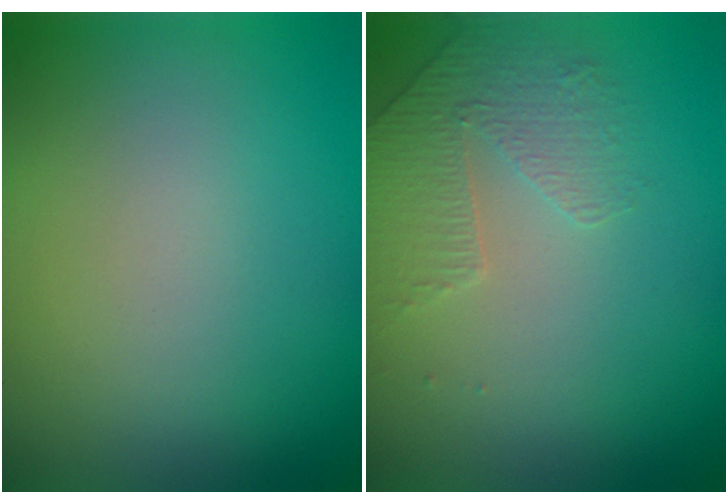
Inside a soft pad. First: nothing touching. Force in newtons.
{"total": 1.6, "press": 1.2, "slide": 1.1}